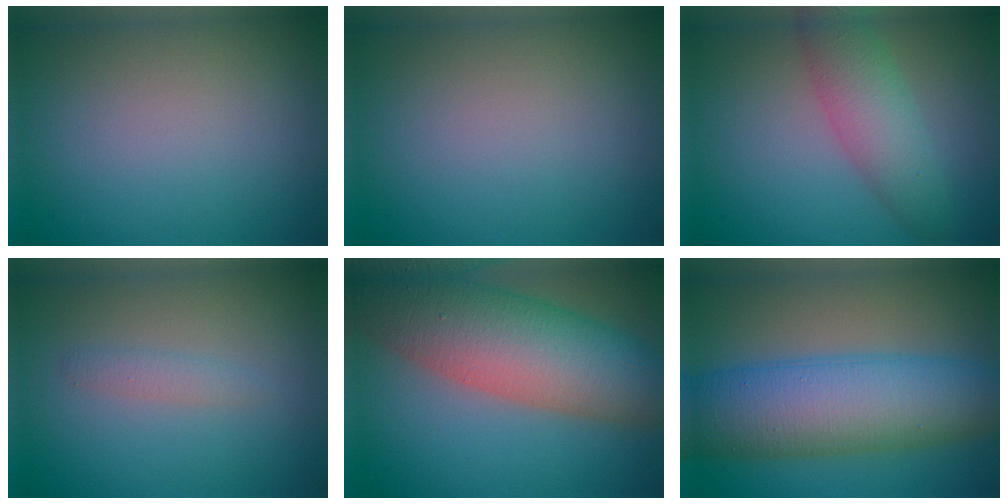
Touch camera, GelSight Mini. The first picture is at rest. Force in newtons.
{"total": 0.0}
{"total": 4.6, "press": 4.6, "slide": 0.1}
{"total": 1.1, "press": 1.1, "slide": 0.0}
{"total": 12.0, "press": 11.9, "slide": 0.6}
{"total": 10.4, "press": 10.4, "slide": 0.1}